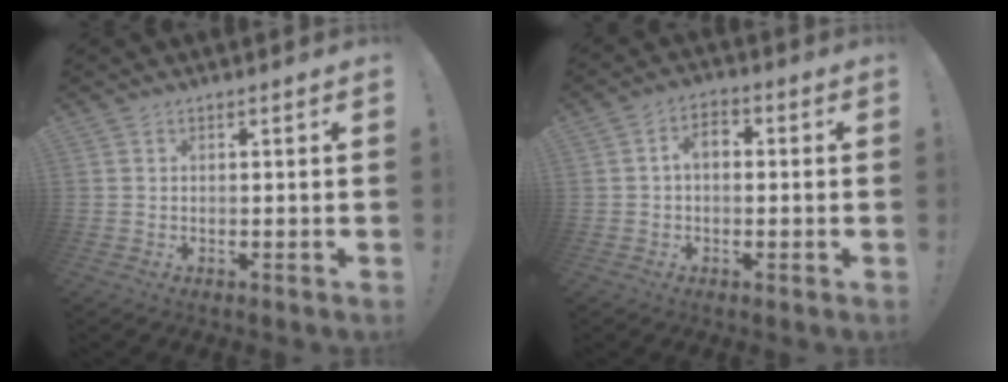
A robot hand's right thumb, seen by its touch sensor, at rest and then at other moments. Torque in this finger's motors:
{"motor_torque": [0.21, -0.02, -0.16, 0.21, 0.09]}